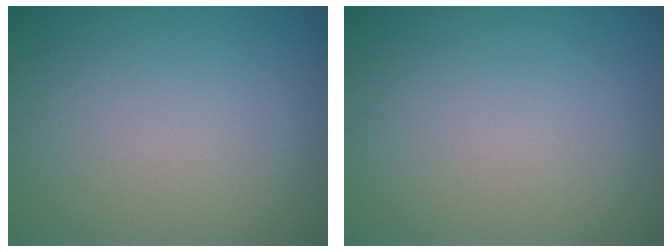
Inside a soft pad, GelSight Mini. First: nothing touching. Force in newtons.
{"total": 0.0}